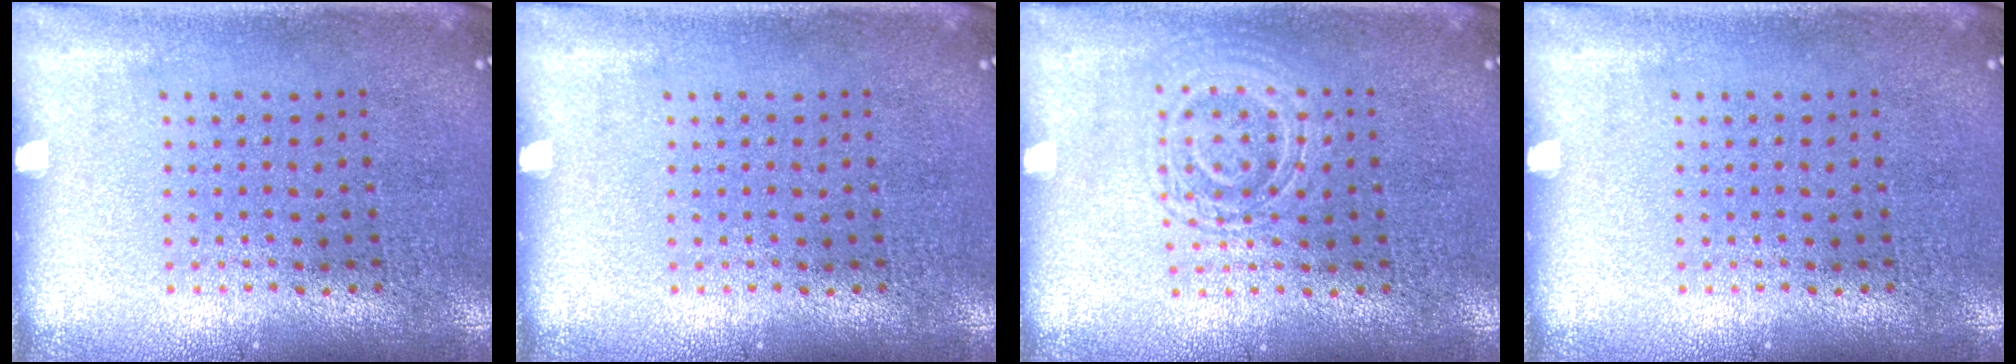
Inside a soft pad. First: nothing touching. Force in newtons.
{"total": 0.0}
{"total": 2.3, "press": 2.2, "slide": 0.5}
{"total": 0.0}